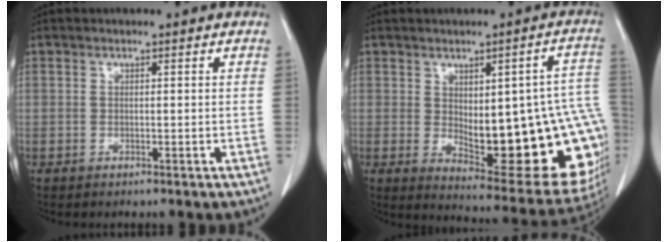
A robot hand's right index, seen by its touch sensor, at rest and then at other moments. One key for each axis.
{"total": 23.4, "fx": -2.6, "fy": 7.1, "fz": 22.1, "tx": -0.202, "ty": 0.011, "tz": -0.006}